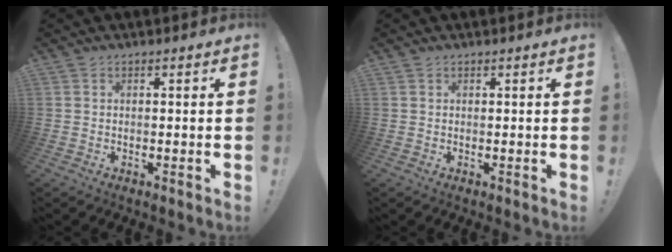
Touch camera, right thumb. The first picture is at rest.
{"total": 0.0}